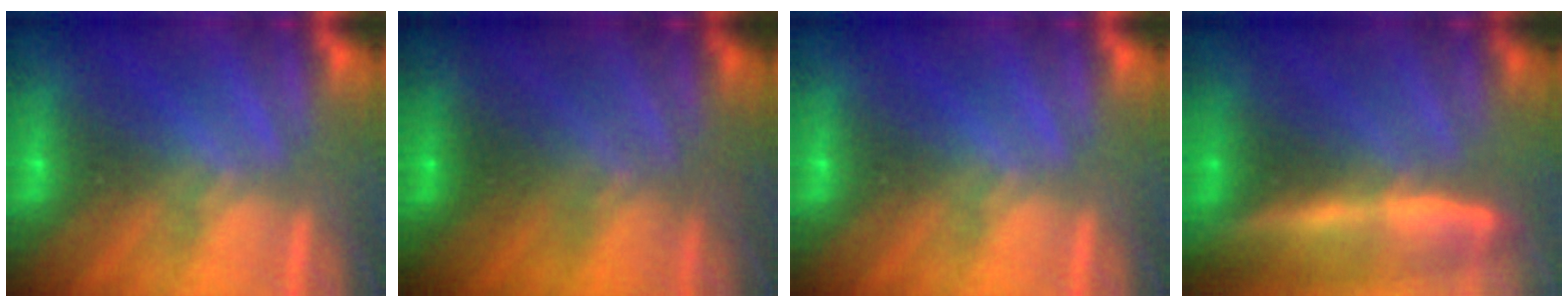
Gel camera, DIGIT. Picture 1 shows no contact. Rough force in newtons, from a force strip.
{"total": 1.7}
{"total": 0.0}
{"total": 8.0}